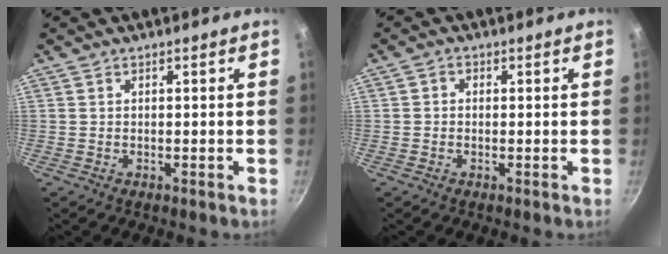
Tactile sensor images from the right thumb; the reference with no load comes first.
{"total": 1.2, "force": [-0.1, 1.1, 0.6], "torque": [-0.009, 0.006, -0.004]}